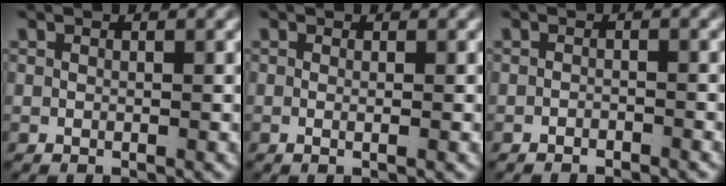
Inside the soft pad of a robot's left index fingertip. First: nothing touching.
{"total": 0.9, "force": [-0.3, -0.3, 0.7], "torque": [-0.018, -0.009, -0.003]}
{"total": 1.2, "force": [-1.2, -0.3, 0.0], "torque": [-0.001, -0.008, -0.016]}